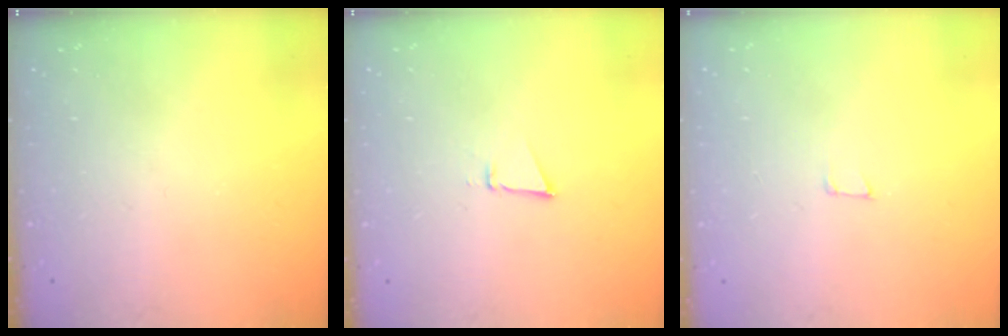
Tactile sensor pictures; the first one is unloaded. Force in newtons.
{"total": 2.7, "press": 2.6, "slide": 0.8}
{"total": 3.2, "press": 3.2, "slide": 0.2}